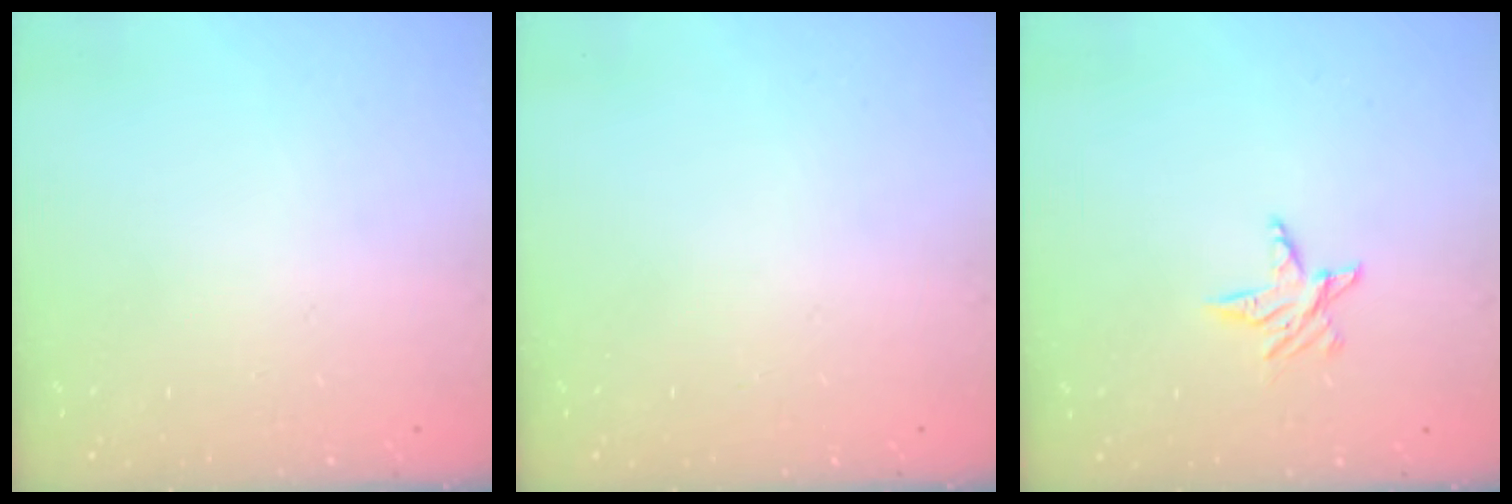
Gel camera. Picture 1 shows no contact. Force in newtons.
{"total": 0.0}
{"total": 5.1, "press": 5.1, "slide": 0.5}